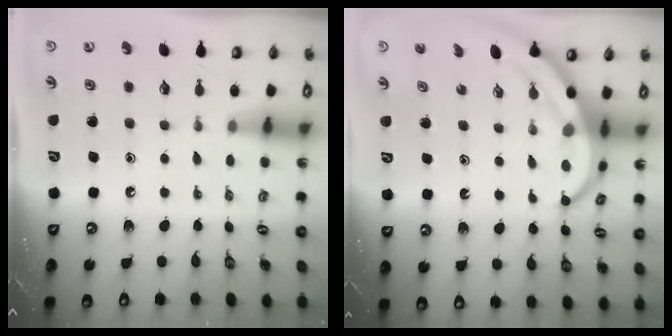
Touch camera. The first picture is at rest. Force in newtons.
{"total": 7.6, "press": 7.6, "slide": 0.8}